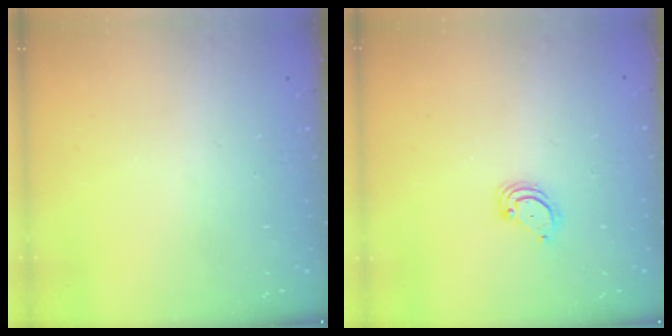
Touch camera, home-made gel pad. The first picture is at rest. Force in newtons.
{"total": 3.4, "press": 3.3, "slide": 0.3}